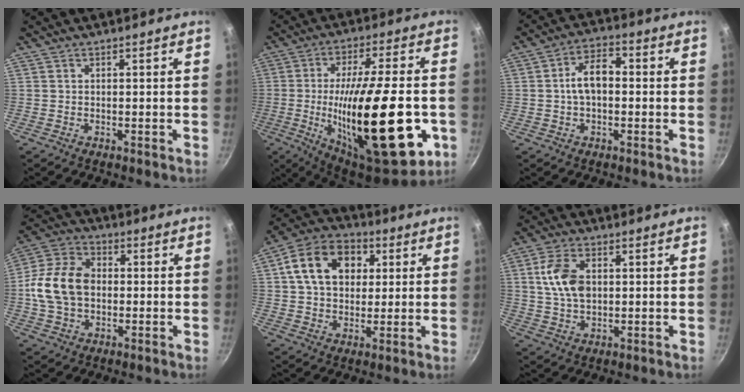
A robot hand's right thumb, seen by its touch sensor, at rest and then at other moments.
{"total": 30.3, "force": [-6.1, 9.9, 28.0], "torque": [-0.424, 0.005, -0.082]}
{"total": 7.4, "force": [-0.1, 4.5, 5.9], "torque": [-0.085, 0.026, -0.009]}
{"total": 13.8, "force": [-0.1, 10.0, 9.5], "torque": [-0.162, 0.023, -0.014]}
{"total": 15.0, "force": [3.8, 11.0, 9.3], "torque": [-0.136, 0.018, 0.049]}
{"total": 9.1, "force": [1.6, 5.7, 6.9], "torque": [-0.121, 0.000, 0.027]}